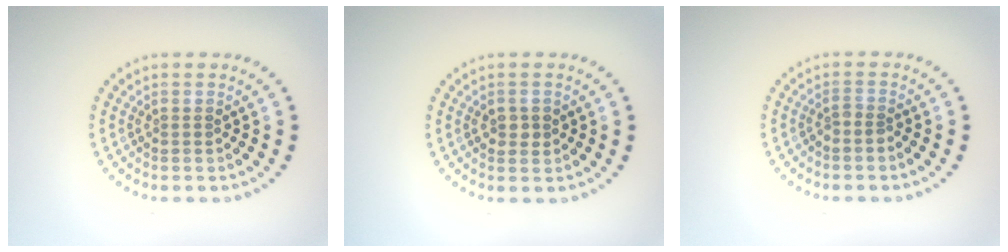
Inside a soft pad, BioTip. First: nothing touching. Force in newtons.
{"total": 1.5, "press": 1.5, "slide": 0.1}
{"total": 1.0, "press": 0.5, "slide": 0.8}